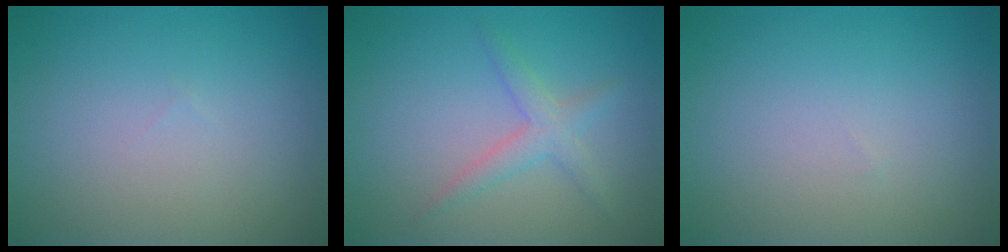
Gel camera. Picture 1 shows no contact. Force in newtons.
{"total": 2.1, "press": 2.1, "slide": 0.1}
{"total": 0.0}